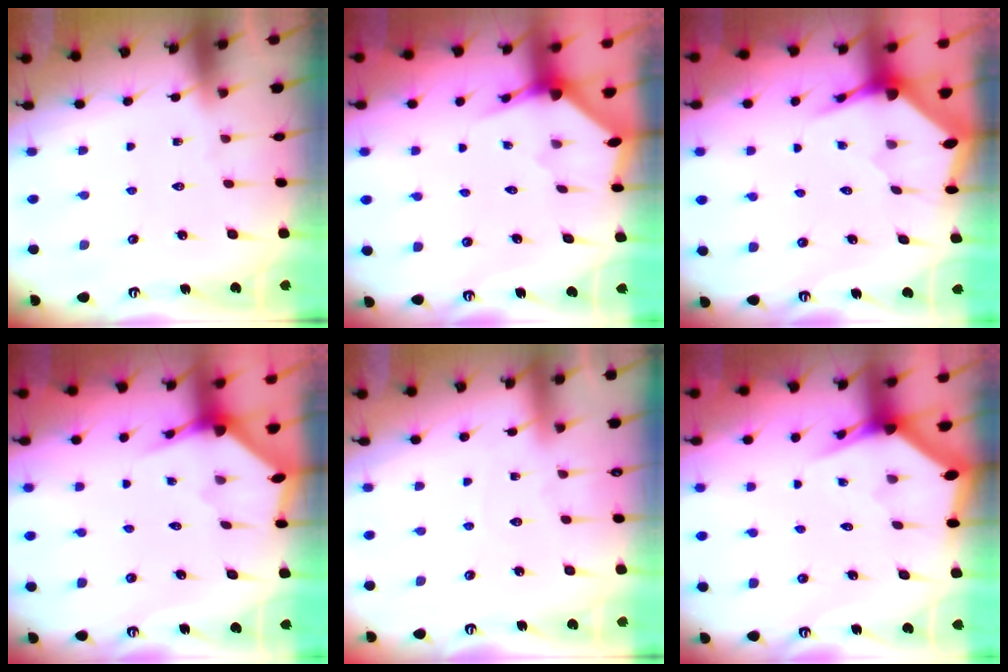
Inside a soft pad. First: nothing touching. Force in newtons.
{"total": 2.8, "press": 2.8, "slide": 0.2}
{"total": 3.8, "press": 3.8, "slide": 0.5}
{"total": 2.8, "press": 2.8, "slide": 0.3}
{"total": 2.4, "press": 2.4, "slide": 0.2}
{"total": 2.9, "press": 2.9, "slide": 0.2}